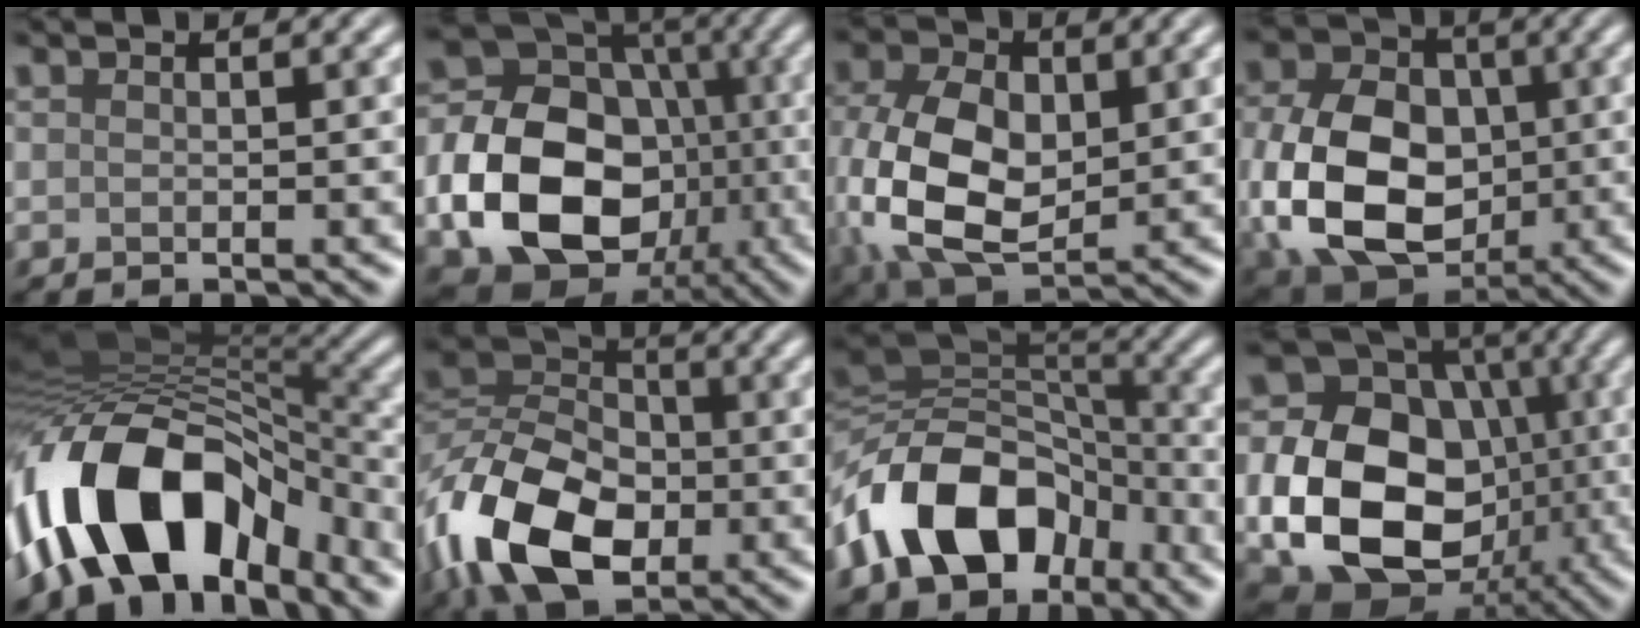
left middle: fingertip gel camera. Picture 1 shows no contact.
{"total": 14.8, "force": [-3.4, 11.4, 8.7], "torque": [-0.181, -0.019, -0.059]}
{"total": 11.5, "force": [0.0, 7.7, 8.6], "torque": [-0.207, -0.004, 0.004]}
{"total": 12.5, "force": [-1.2, 9.3, 8.3], "torque": [-0.193, -0.019, -0.022]}
{"total": 14.0, "force": [-6.9, 7.2, 9.8], "torque": [-0.168, 0.029, -0.126]}
{"total": 12.3, "force": [-4.2, 8.1, 8.2], "torque": [-0.190, -0.002, -0.092]}
{"total": 12.3, "force": [-5.0, 8.4, 7.5], "torque": [-0.141, 0.012, -0.095]}
{"total": 15.8, "force": [-2.3, 12.5, 9.3], "torque": [-0.171, -0.025, -0.032]}